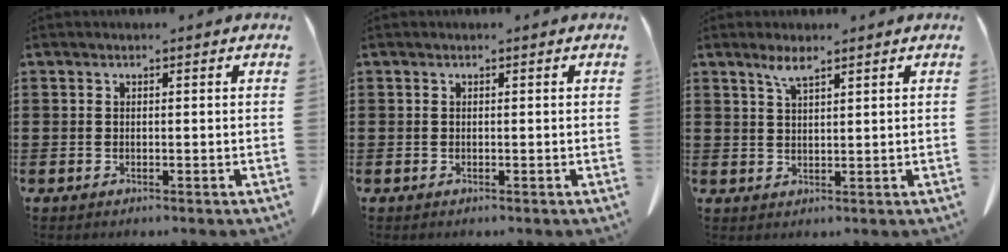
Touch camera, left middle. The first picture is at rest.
{"total": 0.0}
{"total": 3.0, "force": [2.2, 0.4, 2.0], "torque": [-0.044, 0.001, 0.040]}